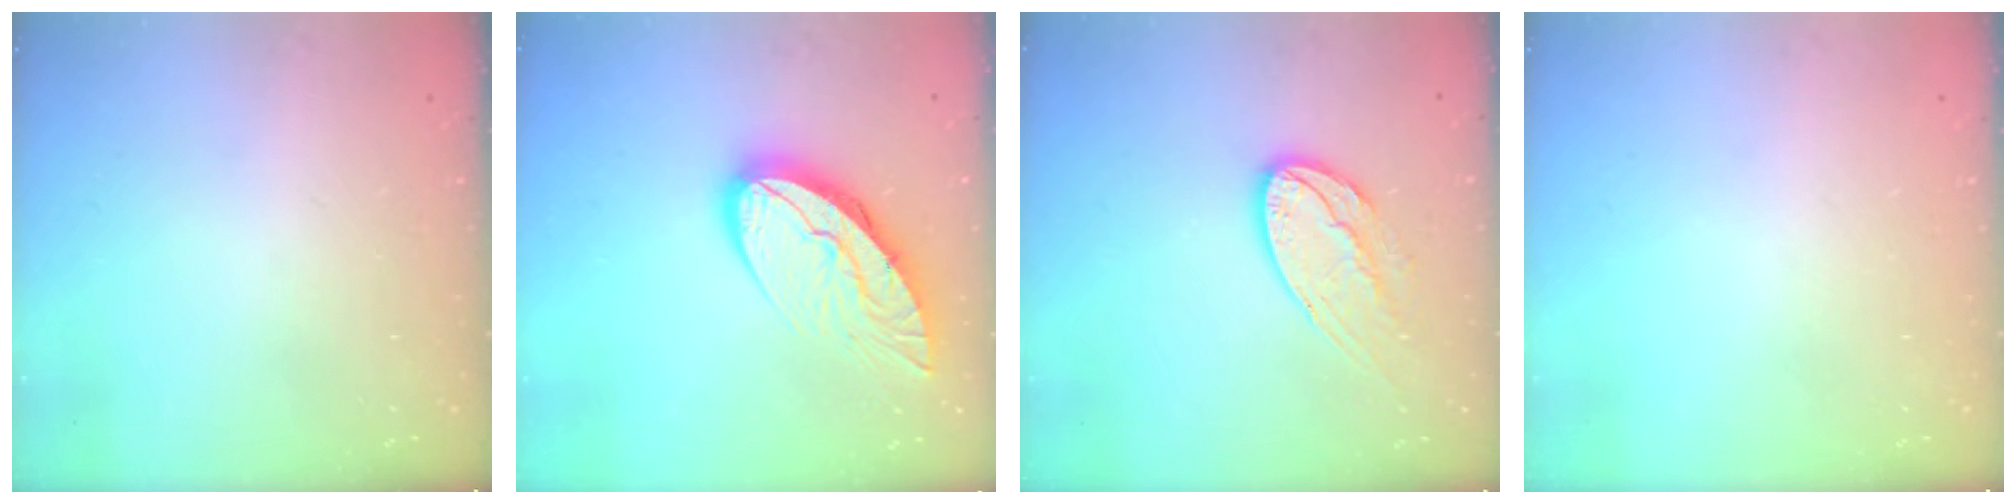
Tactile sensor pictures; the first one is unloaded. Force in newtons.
{"total": 12.3, "press": 12.2, "slide": 1.1}
{"total": 13.1, "press": 13.0, "slide": 1.1}
{"total": 0.0}